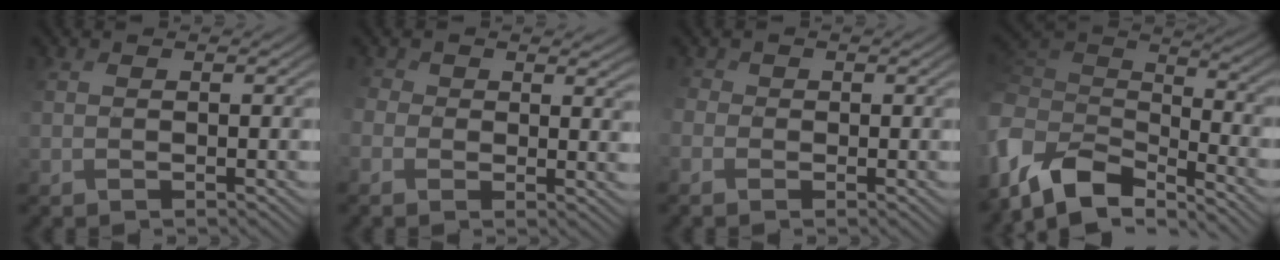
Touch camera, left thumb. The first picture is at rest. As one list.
[{"total": 4.4, "force": [0.5, 3.6, 2.5], "torque": [-0.068, -0.016, 0.004]}, {"total": 2.4, "force": [-0.9, 2.1, 0.8], "torque": [-0.029, -0.004, -0.023]}, {"total": 9.9, "force": [-4.5, 5.9, 6.5], "torque": [-0.159, 0.003, -0.098]}]